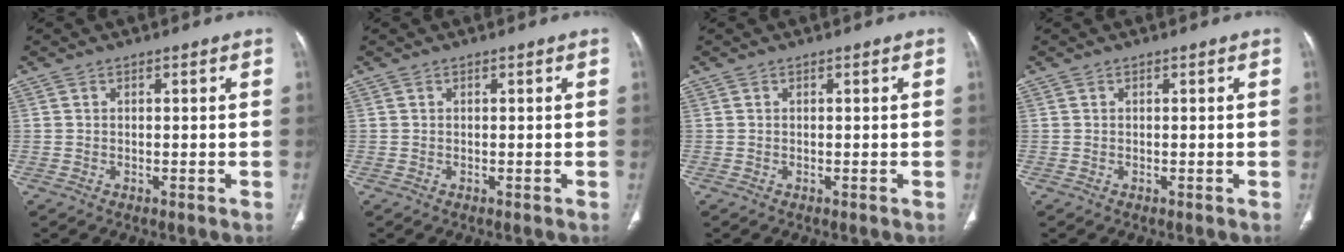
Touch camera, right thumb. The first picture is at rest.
{"total": 0.0}
{"total": 0.0}
{"total": 0.0}